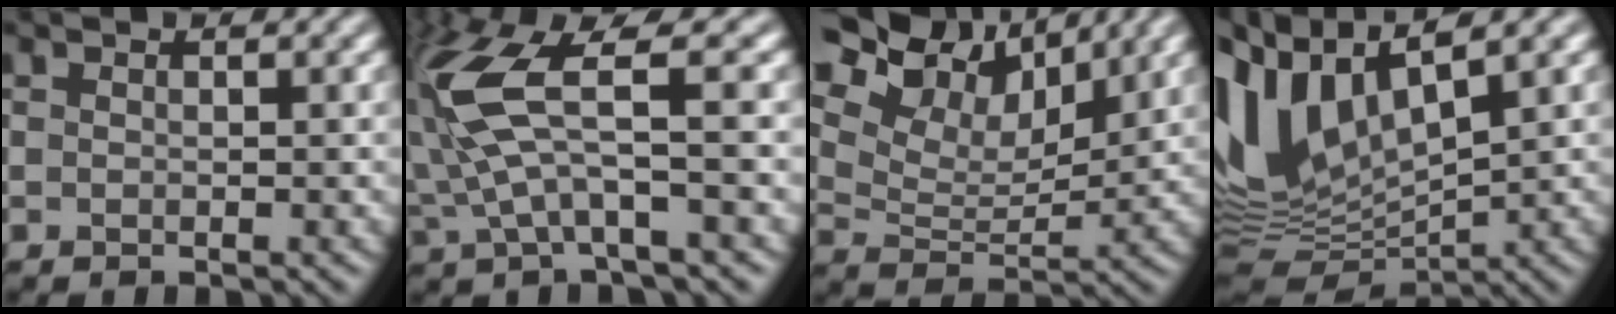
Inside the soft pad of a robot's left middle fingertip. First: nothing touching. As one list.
[{"total": 6.9, "force": [1.1, 2.1, 6.4], "torque": [-0.153, 0.011, 0.020]}, {"total": 12.1, "force": [7.7, 7.0, 6.1], "torque": [-0.126, 0.039, 0.130]}, {"total": 10.9, "force": [3.8, 5.7, 8.5], "torque": [-0.200, 0.014, 0.071]}]